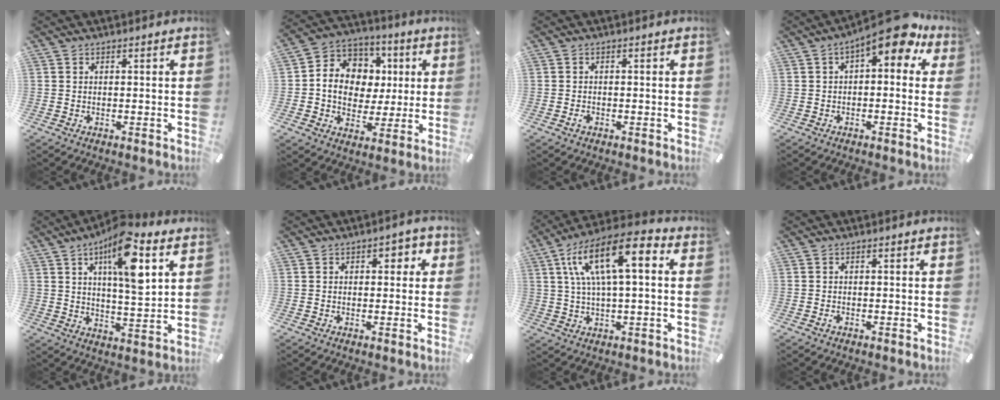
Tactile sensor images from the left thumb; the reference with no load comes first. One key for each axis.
{"total": 11.7, "fx": 0.4, "fy": 10.9, "fz": 4.3, "tx": -0.088, "ty": -0.005, "tz": 0.013}
{"total": 1.1, "fx": -0.6, "fy": 0.6, "fz": 0.7, "tx": -0.015, "ty": 0.002, "tz": -0.013}
{"total": 10.1, "fx": 5.6, "fy": 3.6, "fz": 7.6, "tx": -0.109, "ty": -0.030, "tz": 0.090}
{"total": 14.0, "fx": 6.9, "fy": 4.9, "fz": 11.2, "tx": -0.178, "ty": -0.023, "tz": 0.111}
{"total": 3.4, "fx": 0.6, "fy": 2.2, "fz": 2.5, "tx": -0.026, "ty": 0.002, "tz": 0.001}
{"total": 15.7, "fx": 4.7, "fy": 5.7, "fz": 13.9, "tx": -0.268, "ty": -0.004, "tz": 0.080}
{"total": 0.7, "fx": -0.4, "fy": 0.3, "fz": 0.5, "tx": -0.010, "ty": -0.001, "tz": -0.007}